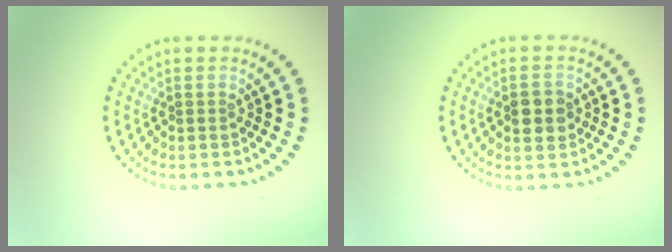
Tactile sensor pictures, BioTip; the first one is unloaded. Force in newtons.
{"total": 2.7, "press": 2.7, "slide": 0.1}